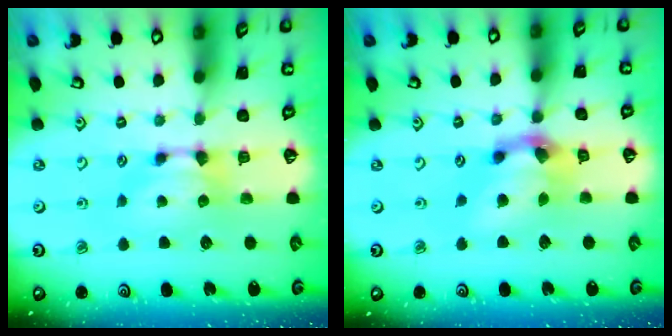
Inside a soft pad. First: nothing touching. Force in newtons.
{"total": 5.8, "press": 5.5, "slide": 1.9}